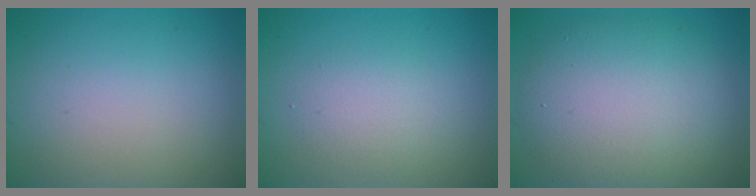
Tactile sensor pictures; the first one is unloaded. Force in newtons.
{"total": 2.2, "press": 2.2, "slide": 0.1}
{"total": 8.8, "press": 8.8, "slide": 0.7}